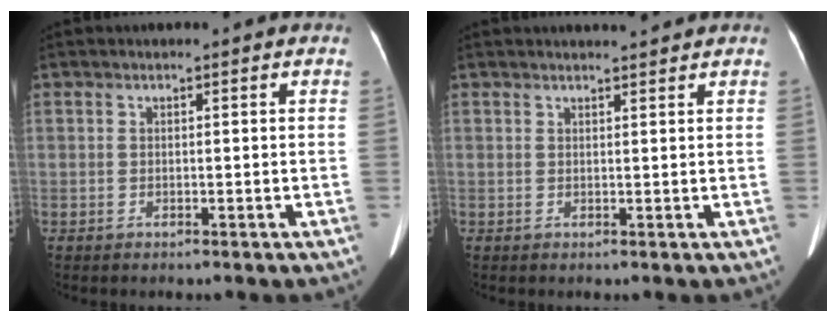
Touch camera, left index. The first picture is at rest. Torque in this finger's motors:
{"motor_torque": [0.30, -0.39, -0.02, 0.03]}